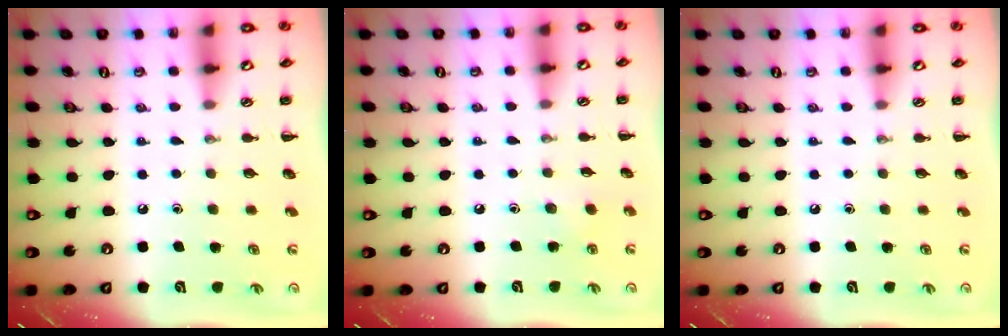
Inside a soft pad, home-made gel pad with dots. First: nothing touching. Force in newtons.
{"total": 2.4, "press": 2.3, "slide": 0.8}
{"total": 0.0}